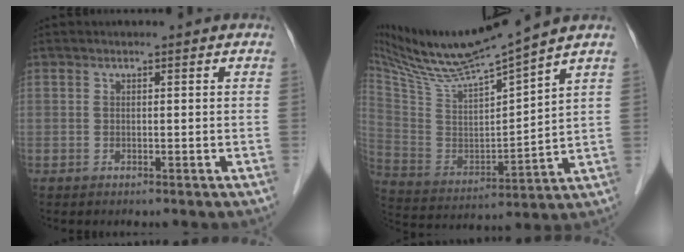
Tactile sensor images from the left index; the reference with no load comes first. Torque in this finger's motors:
{"motor_torque": [-0.14, -0.41, 0.00, 0.03]}